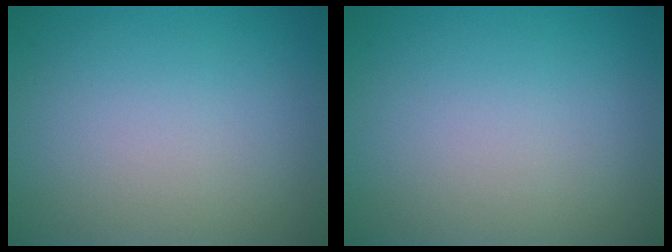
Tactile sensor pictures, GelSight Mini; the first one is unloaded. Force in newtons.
{"total": 0.0}